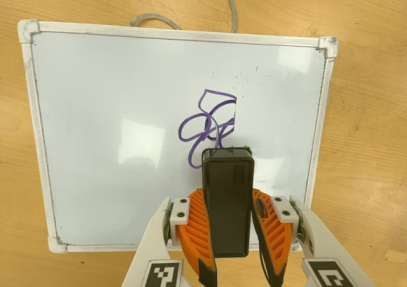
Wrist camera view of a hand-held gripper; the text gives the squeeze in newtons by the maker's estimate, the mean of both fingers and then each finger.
{"total": 6.8, "left": 5.6, "right": 8.0}